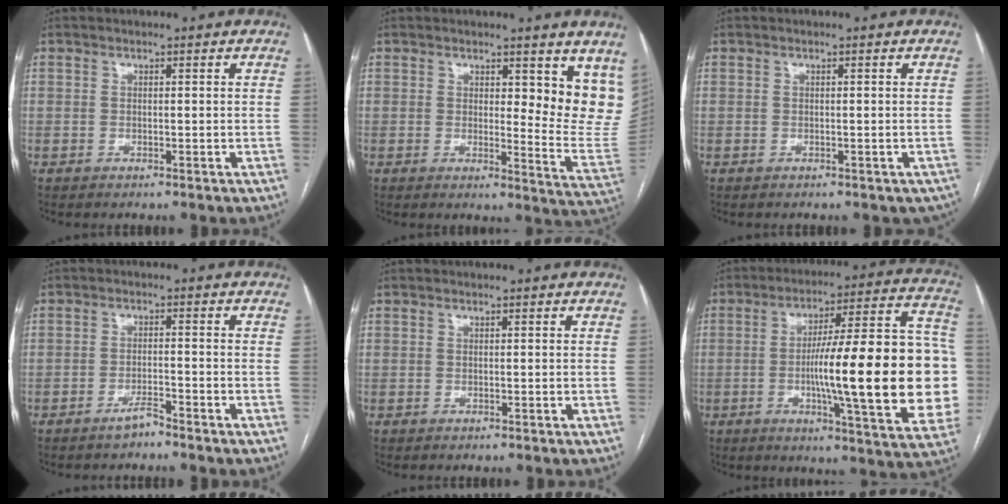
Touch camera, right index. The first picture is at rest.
{"total": 9.9, "force": [6.1, 3.1, 7.1], "torque": [-0.066, -0.037, 0.061]}
{"total": 2.6, "force": [-1.8, 1.7, 0.6], "torque": [0.008, 0.010, -0.021]}
{"total": 2.5, "force": [-2.2, 0.1, 1.2], "torque": [-0.024, -0.001, -0.039]}
{"total": 0.0}
{"total": 25.8, "force": [-2.7, 3.2, 25.5], "torque": [-0.287, 0.024, -0.037]}